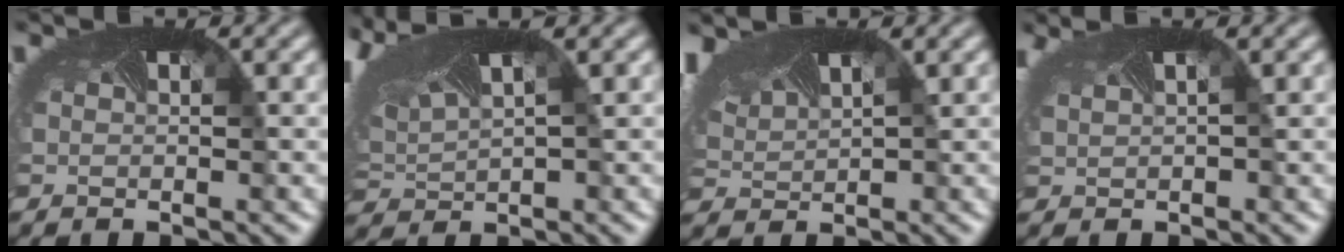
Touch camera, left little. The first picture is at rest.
{"total": 10.0, "force": [4.3, 4.4, 7.8], "torque": [-0.172, 0.029, 0.080]}
{"total": 7.9, "force": [4.6, 3.9, 5.1], "torque": [-0.127, 0.028, 0.077]}
{"total": 5.5, "force": [2.1, 2.7, 4.3], "torque": [-0.106, 0.028, 0.041]}